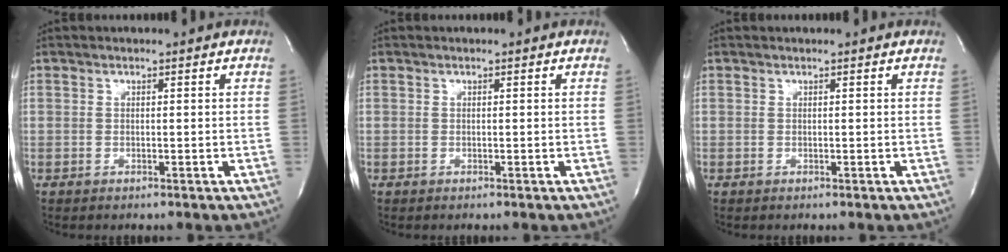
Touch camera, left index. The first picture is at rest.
{"total": 0.0}
{"total": 0.0}